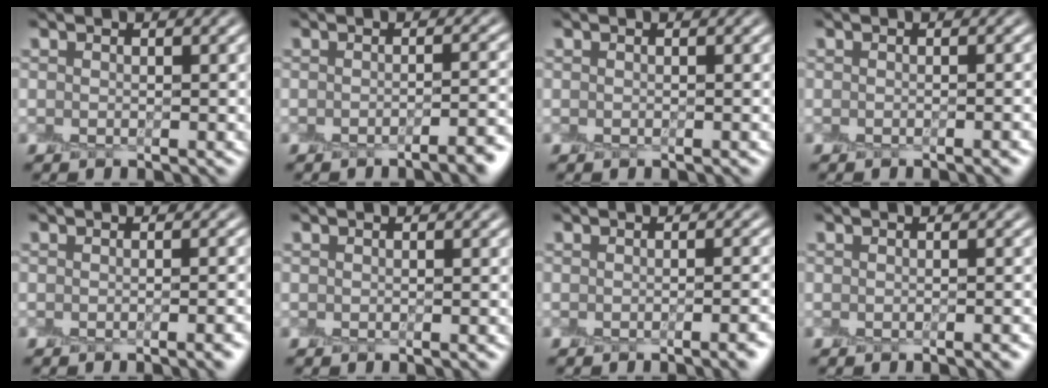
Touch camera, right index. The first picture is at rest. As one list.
[{"total": 3.3, "force": [-1.9, 0.8, 2.5], "torque": [-0.020, 0.005, -0.032]}, {"total": 0.0}, {"total": 1.5, "force": [-0.7, 0.4, 1.3], "torque": [-0.007, 0.001, -0.009]}, {"total": 2.6, "force": [-1.2, 0.8, 2.2], "torque": [-0.013, 0.002, -0.015]}, {"total": 0.0}, {"total": 2.9, "force": [-1.3, 0.9, 2.4], "torque": [-0.015, 0.003, -0.019]}, {"total": 1.2, "force": [-0.6, 0.3, 1.0], "torque": [-0.007, 0.001, -0.010]}]